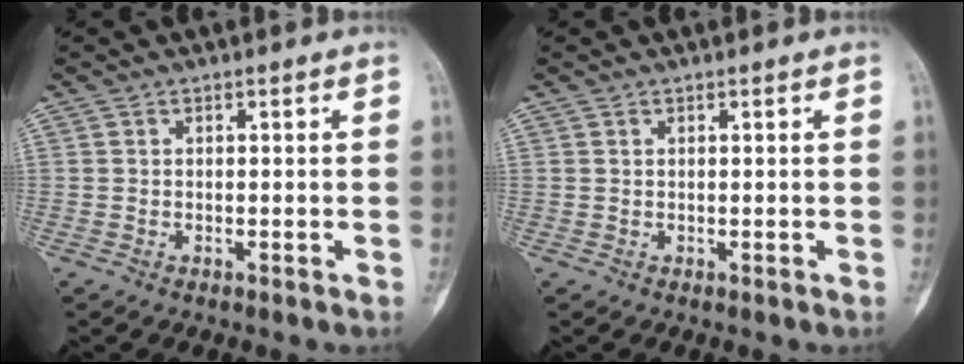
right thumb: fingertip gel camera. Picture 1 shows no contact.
{"total": 0.0}